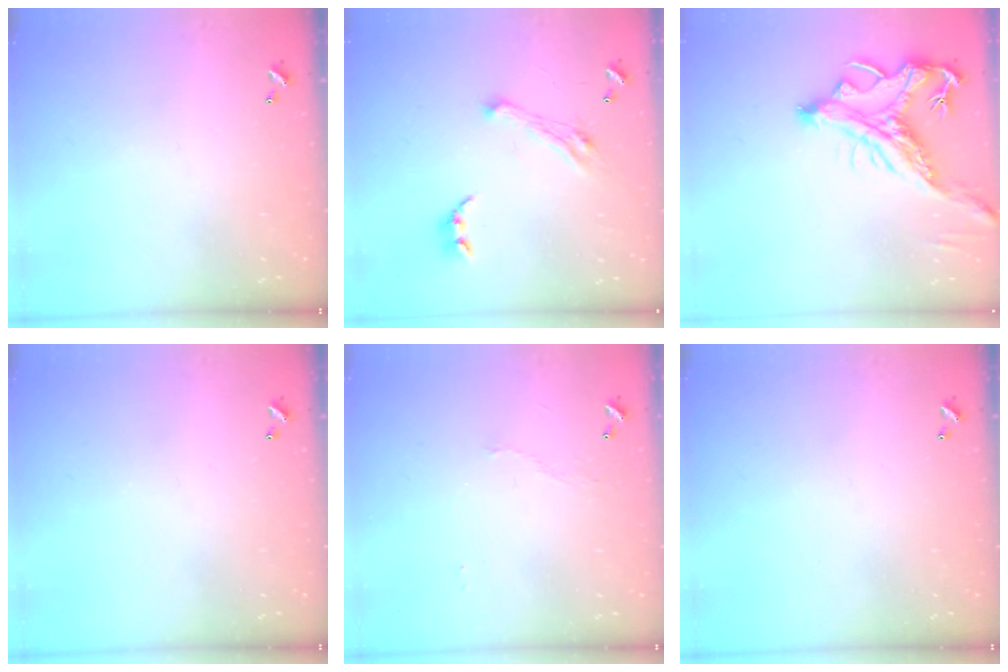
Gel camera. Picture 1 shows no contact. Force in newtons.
{"total": 7.0, "press": 6.8, "slide": 1.3}
{"total": 4.1, "press": 3.8, "slide": 1.5}
{"total": 0.0}
{"total": 2.9, "press": 2.8, "slide": 0.6}
{"total": 0.0}